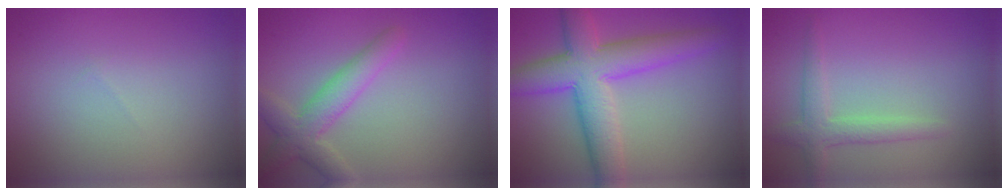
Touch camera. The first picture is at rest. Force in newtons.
{"total": 3.6, "press": 3.6, "slide": 0.2}
{"total": 7.7, "press": 7.7, "slide": 0.1}
{"total": 2.3, "press": 2.3, "slide": 0.2}